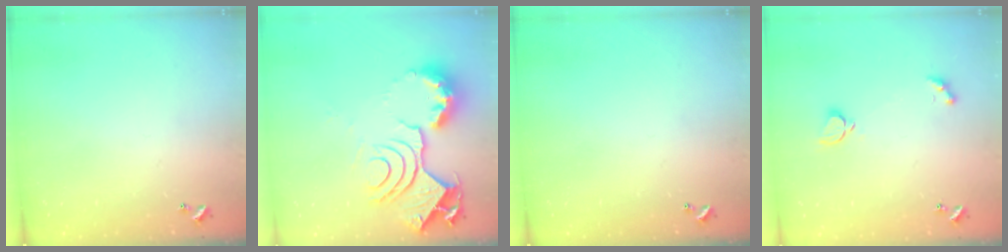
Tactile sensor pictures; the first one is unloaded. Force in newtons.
{"total": 16.4, "press": 16.3, "slide": 1.7}
{"total": 0.0}
{"total": 1.8, "press": 1.6, "slide": 0.8}